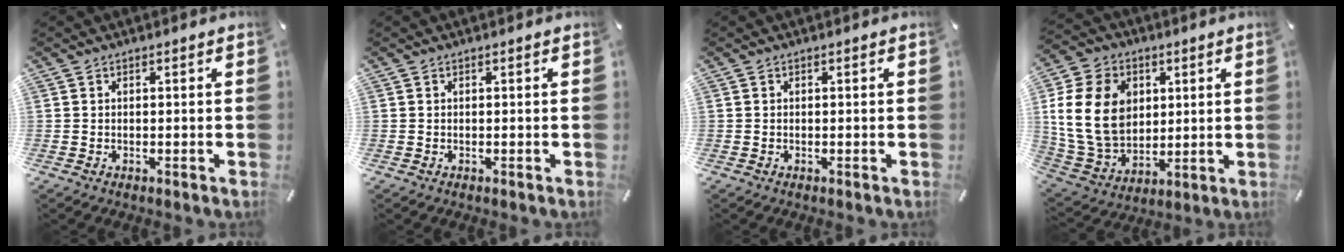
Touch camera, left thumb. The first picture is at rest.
{"total": 0.0}
{"total": 0.0}
{"total": 17.7, "force": [3.3, 14.0, 10.3], "torque": [-0.235, -0.003, 0.063]}